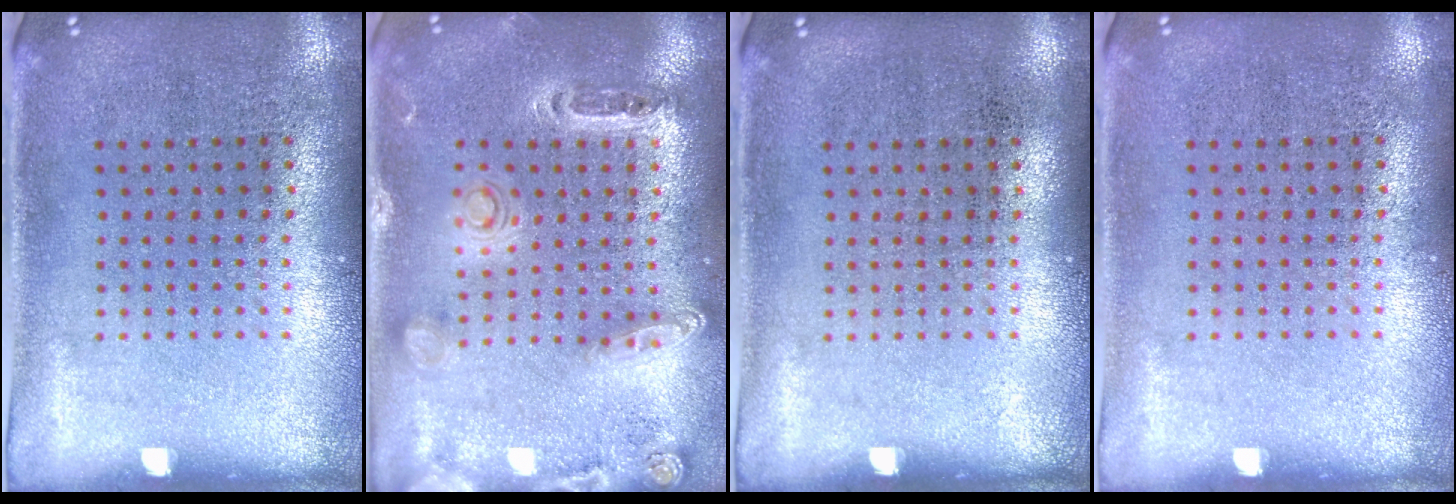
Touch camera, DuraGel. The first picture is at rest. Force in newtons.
{"total": 1.4, "press": 1.4, "slide": 0.3}
{"total": 0.0}
{"total": 0.0}